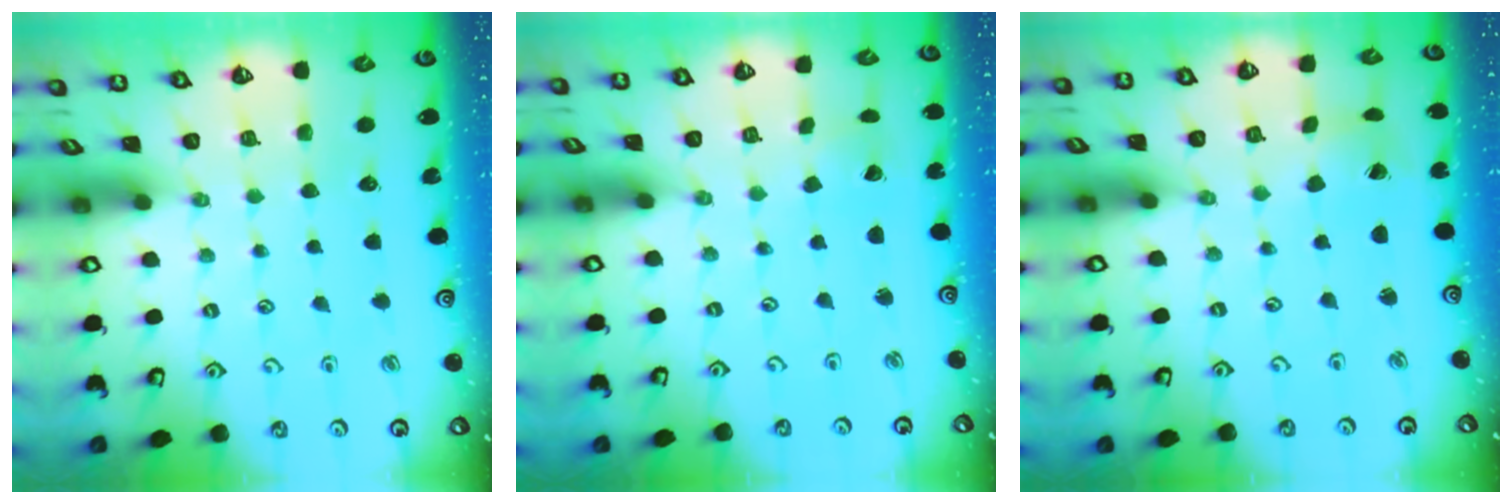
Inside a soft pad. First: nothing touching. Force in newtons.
{"total": 1.5, "press": 1.5, "slide": 0.1}
{"total": 1.1, "press": 1.1, "slide": 0.2}